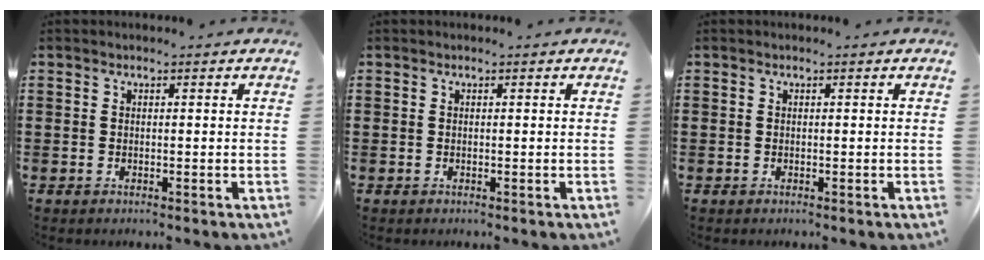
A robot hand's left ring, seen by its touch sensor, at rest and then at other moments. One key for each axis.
{"total": 0.0}
{"total": 0.0}